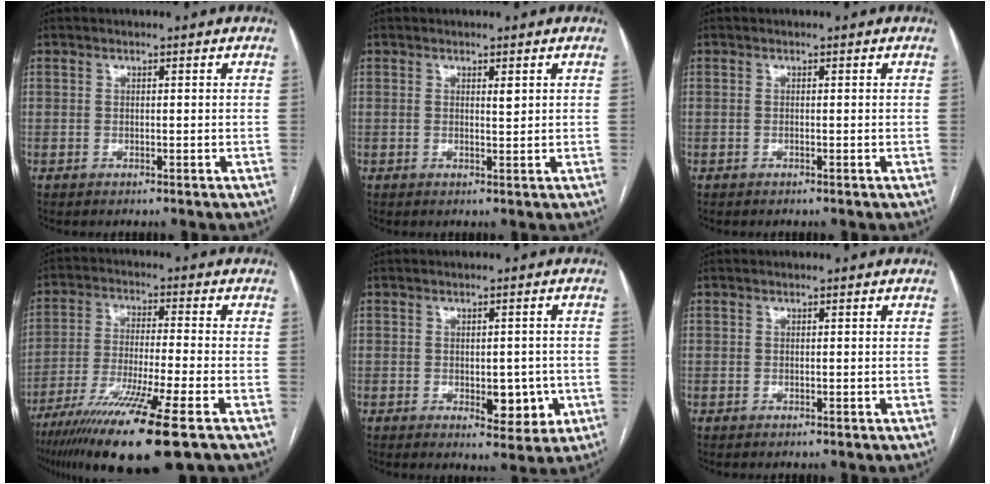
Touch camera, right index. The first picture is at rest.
{"total": 1.1, "force": [0.6, 0.2, 1.0], "torque": [-0.018, -0.004, 0.009]}
{"total": 0.0}
{"total": 16.2, "force": [-10.3, -0.3, 12.6], "torque": [-0.225, -0.047, -0.177]}
{"total": 5.9, "force": [-1.3, 3.0, 4.9], "torque": [-0.053, 0.001, -0.007]}
{"total": 0.0}